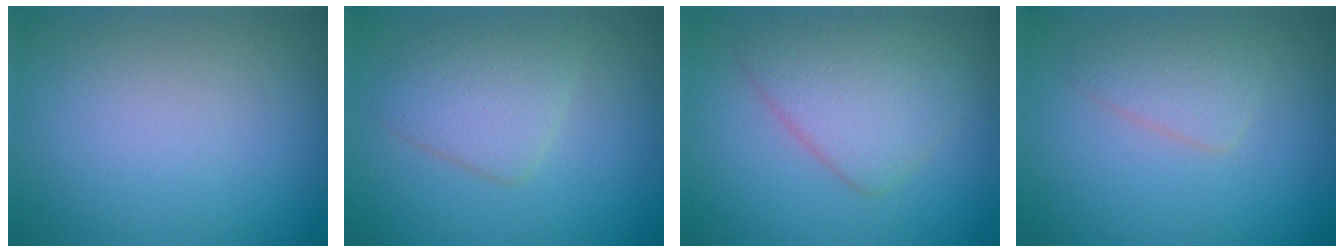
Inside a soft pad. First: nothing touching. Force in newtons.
{"total": 3.4, "press": 3.4, "slide": 0.1}
{"total": 4.4, "press": 4.4, "slide": 0.4}
{"total": 2.4, "press": 2.4, "slide": 0.1}